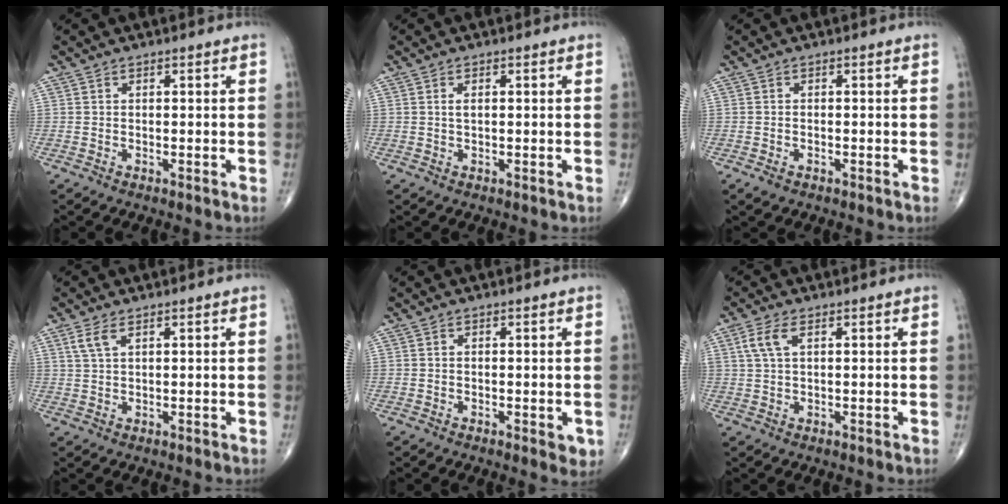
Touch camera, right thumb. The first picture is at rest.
{"total": 1.1, "force": [0.2, 0.5, 1.0], "torque": [-0.016, 0.003, 0.004]}
{"total": 1.5, "force": [-0.8, 0.9, 0.9], "torque": [-0.019, 0.003, -0.010]}
{"total": 3.0, "force": [1.6, 1.1, 2.3], "torque": [-0.056, 0.005, 0.040]}
{"total": 2.4, "force": [-0.6, 1.1, 2.0], "torque": [-0.016, -0.003, -0.008]}
{"total": 4.3, "force": [1.5, 1.8, 3.6], "torque": [-0.087, 0.010, 0.034]}